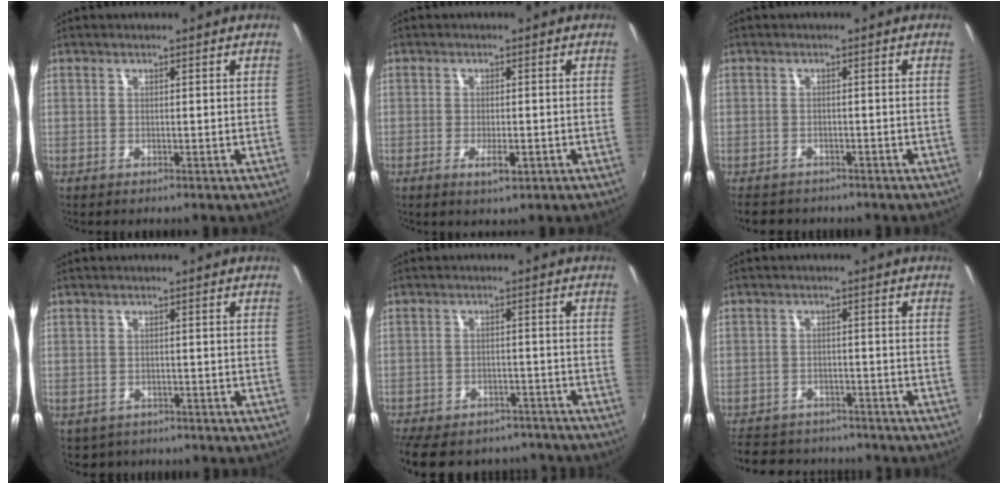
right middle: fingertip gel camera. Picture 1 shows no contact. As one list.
[{"total": 3.0, "force": [-1.3, 1.0, 2.5], "torque": [-0.047, -0.008, -0.021]}, {"total": 4.3, "force": [-3.4, 2.3, 1.0], "torque": [-0.030, -0.007, -0.056]}, {"total": 2.7, "force": [-1.8, 2.0, 0.4], "torque": [-0.015, -0.007, -0.025]}, {"total": 18.7, "force": [-15.7, 7.8, 6.6], "torque": [-0.159, 0.007, -0.208]}, {"total": 11.7, "force": [-9.9, 5.1, 3.4], "torque": [-0.093, 0.008, -0.146]}]